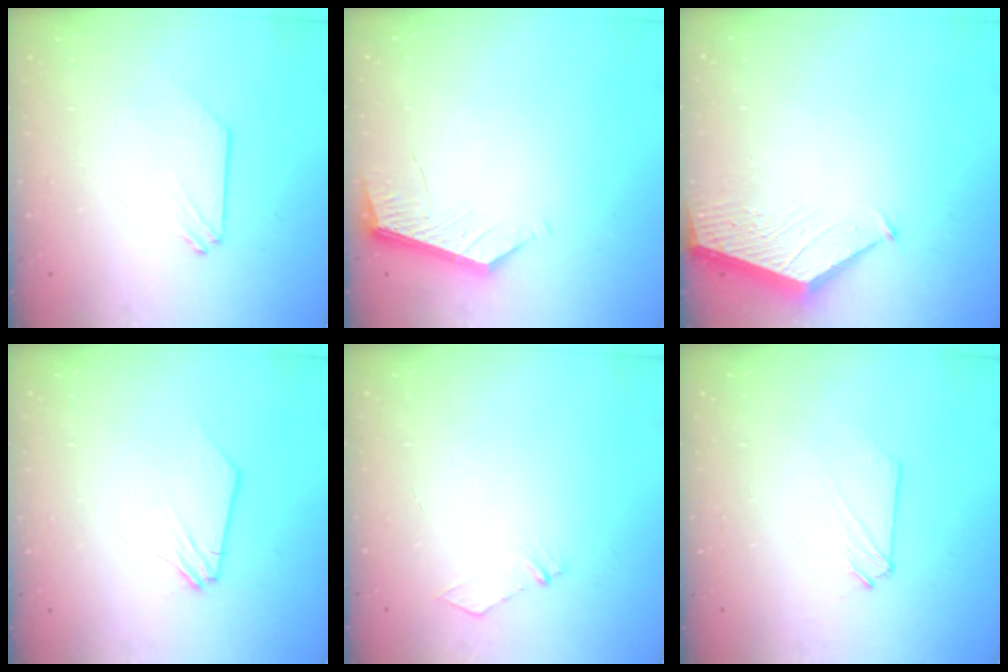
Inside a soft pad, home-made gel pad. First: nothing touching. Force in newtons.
{"total": 4.6, "press": 4.6, "slide": 0.5}
{"total": 1.9, "press": 1.9, "slide": 0.2}
{"total": 0.0}
{"total": 4.7, "press": 4.6, "slide": 0.7}
{"total": 0.8, "press": 0.8, "slide": 0.2}